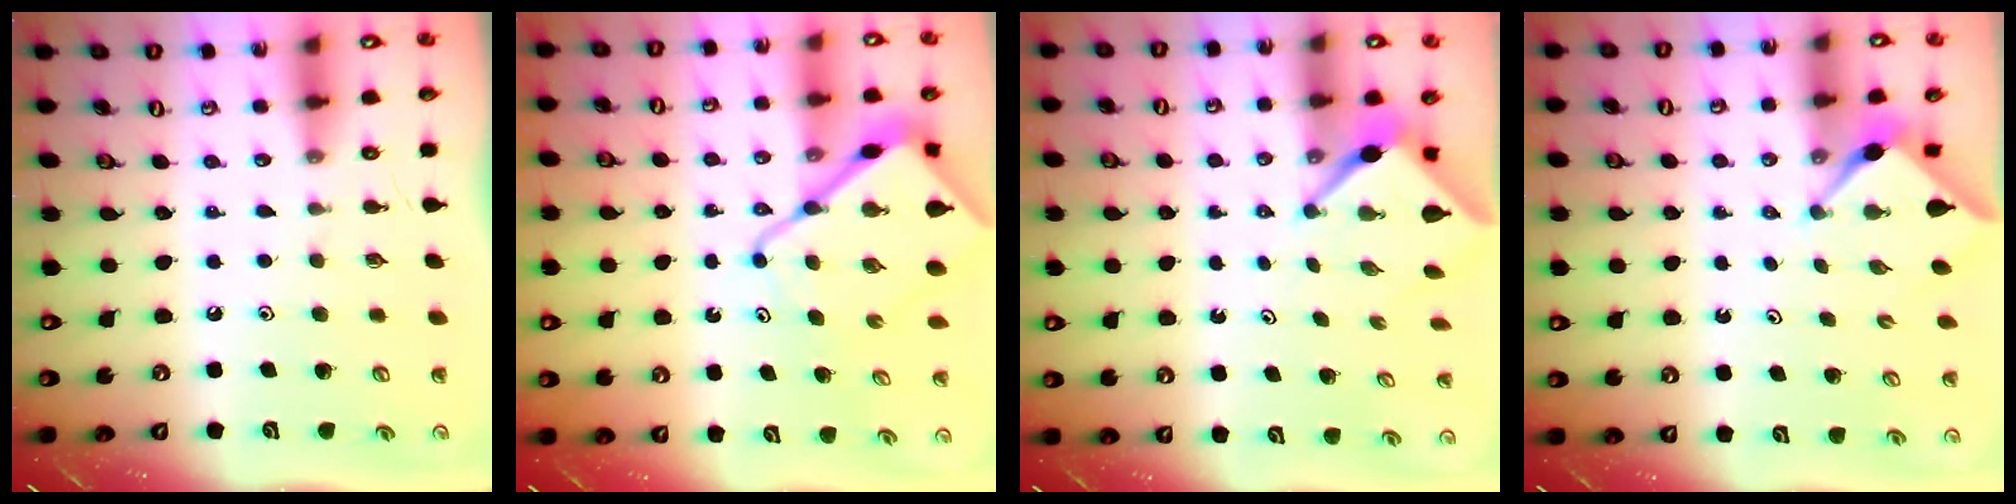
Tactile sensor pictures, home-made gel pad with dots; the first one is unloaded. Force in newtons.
{"total": 12.2, "press": 12.1, "slide": 1.4}
{"total": 3.3, "press": 3.3, "slide": 0.2}
{"total": 3.0, "press": 3.0, "slide": 0.3}